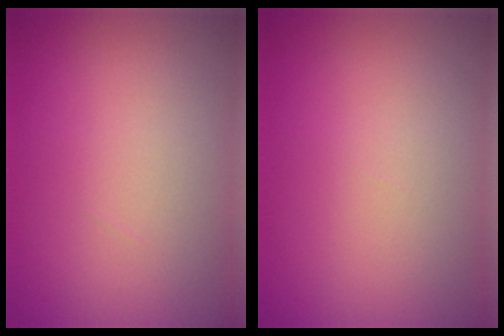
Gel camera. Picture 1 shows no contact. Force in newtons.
{"total": 0.0}